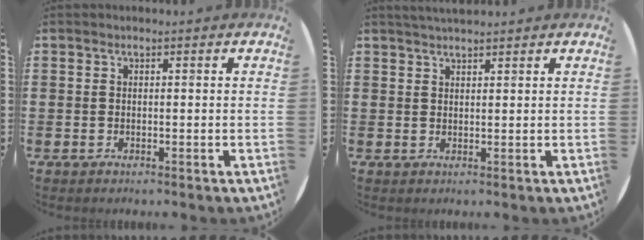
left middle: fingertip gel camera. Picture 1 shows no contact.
{"total": 1.6, "force": [1.6, 0.1, 0.3], "torque": [-0.007, 0.003, 0.030]}